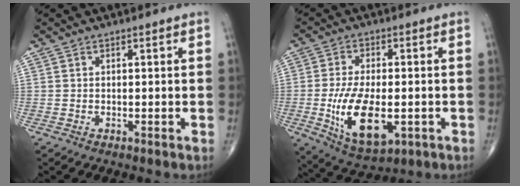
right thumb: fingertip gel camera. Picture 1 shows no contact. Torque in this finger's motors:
{"motor_torque": [0.45, 1.17, 0.96, 0.57, 0.42]}